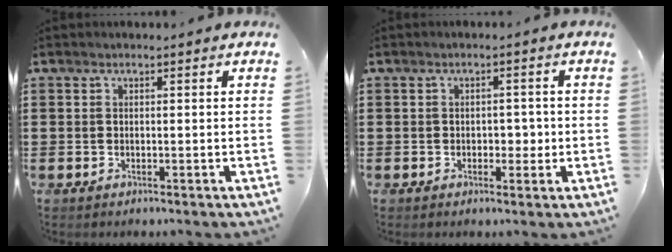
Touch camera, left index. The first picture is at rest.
{"total": 2.5, "force": [-0.3, 1.6, 1.9], "torque": [-0.029, 0.002, -0.010]}